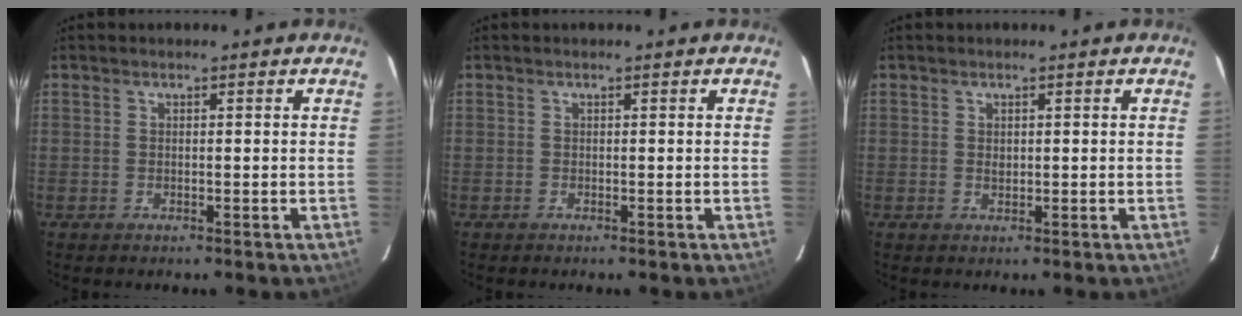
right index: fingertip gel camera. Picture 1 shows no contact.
{"total": 0.0}
{"total": 0.9, "force": [0.3, 0.7, 0.5], "torque": [-0.008, 0.002, 0.006]}